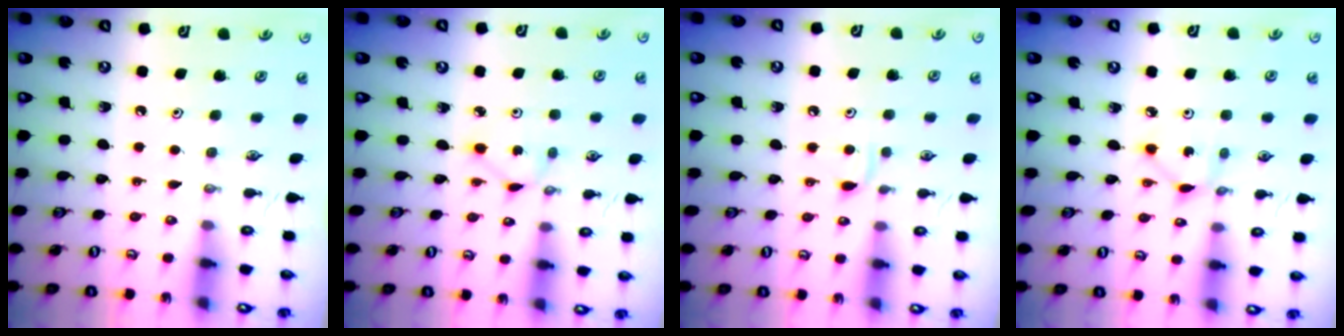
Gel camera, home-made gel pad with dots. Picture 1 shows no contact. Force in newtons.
{"total": 1.8, "press": 1.7, "slide": 0.2}
{"total": 5.0, "press": 4.9, "slide": 0.6}
{"total": 2.1, "press": 2.1, "slide": 0.1}